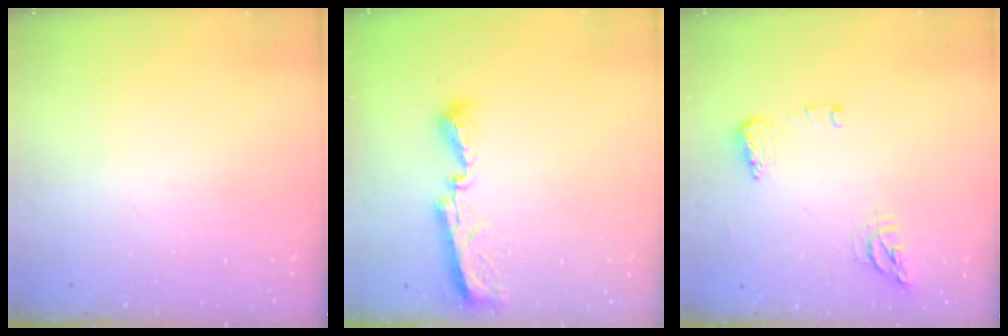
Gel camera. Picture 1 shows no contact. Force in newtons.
{"total": 8.3, "press": 8.2, "slide": 0.4}
{"total": 11.7, "press": 10.0, "slide": 6.1}